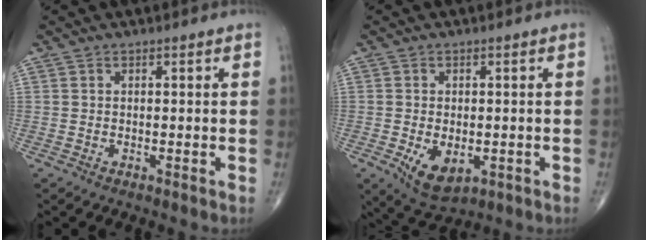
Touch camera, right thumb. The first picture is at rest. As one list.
[{"total": 7.4, "force": [-2.1, 4.3, 5.6], "torque": [-0.082, -0.008, -0.021]}]